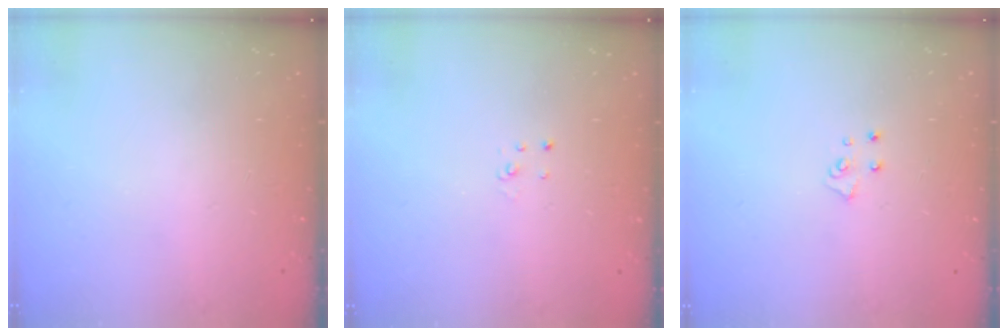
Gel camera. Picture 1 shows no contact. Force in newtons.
{"total": 2.0, "press": 2.0, "slide": 0.2}
{"total": 5.1, "press": 5.1, "slide": 0.4}